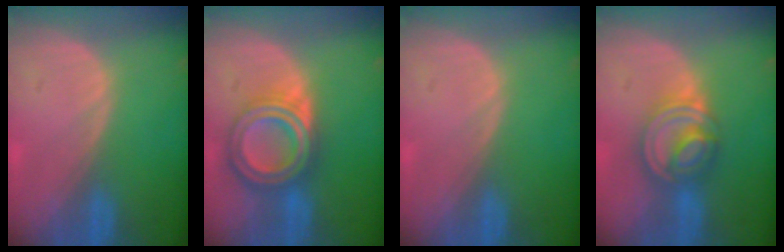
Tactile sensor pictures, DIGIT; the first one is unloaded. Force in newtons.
{"total": 8.0, "press": 8.0, "slide": 0.5}
{"total": 0.0}
{"total": 7.9, "press": 6.7, "slide": 4.1}